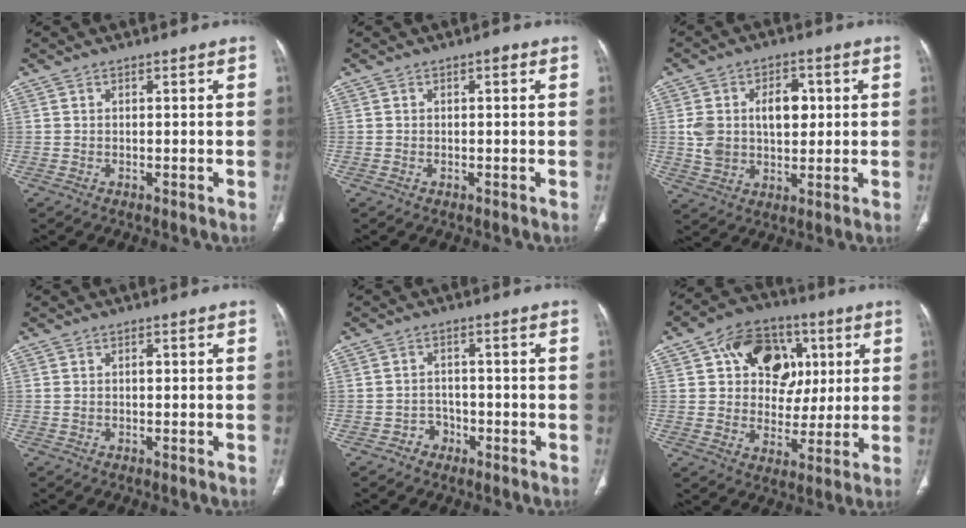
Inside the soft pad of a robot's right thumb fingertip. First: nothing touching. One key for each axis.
{"total": 1.1, "fx": 0.2, "fy": 0.5, "fz": 0.9, "tx": -0.009, "ty": 0.007, "tz": -0.001}
{"total": 11.3, "fx": 1.6, "fy": 7.7, "fz": 8.1, "tx": -0.116, "ty": 0.009, "tz": 0.038}
{"total": 1.1, "fx": 0.1, "fy": 0.7, "fz": 0.8, "tx": -0.018, "ty": 0.007, "tz": 0.005}
{"total": 2.9, "fx": -1.6, "fy": 2.4, "fz": 0.5, "tx": 0.008, "ty": 0.020, "tz": -0.031}
{"total": 16.9, "fx": 5.2, "fy": 12.4, "fz": 10.4, "tx": -0.111, "ty": 0.005, "tz": 0.081}